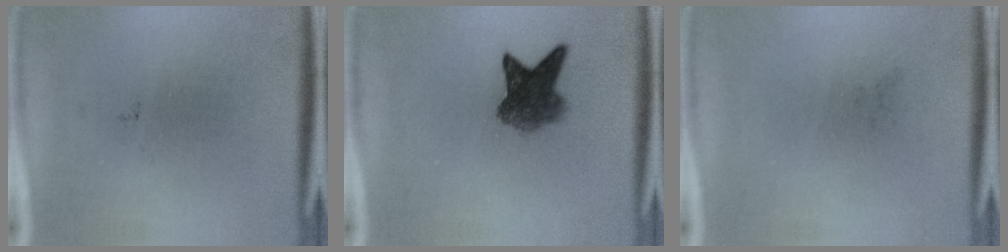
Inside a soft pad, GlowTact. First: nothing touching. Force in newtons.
{"total": 5.7}
{"total": 0.0}